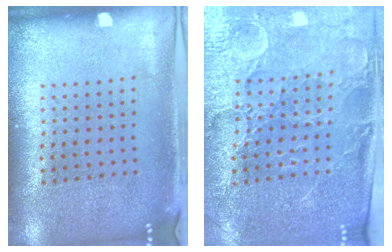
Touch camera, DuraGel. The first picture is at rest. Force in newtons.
{"total": 3.5, "press": 3.3, "slide": 1.1}